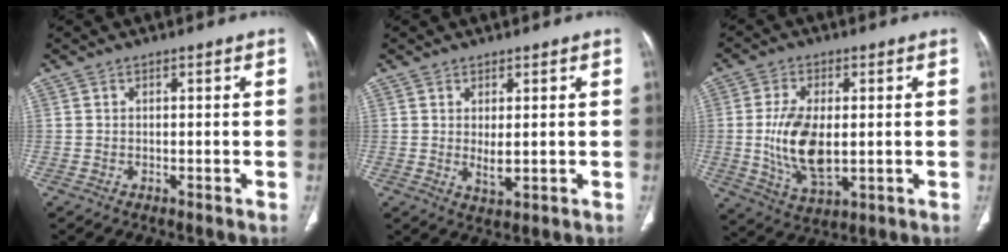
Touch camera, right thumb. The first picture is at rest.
{"total": 3.2, "force": [0.2, 1.1, 2.9], "torque": [-0.050, -0.012, 0.010]}
{"total": 12.5, "force": [-0.1, 6.7, 10.6], "torque": [-0.202, -0.012, 0.008]}